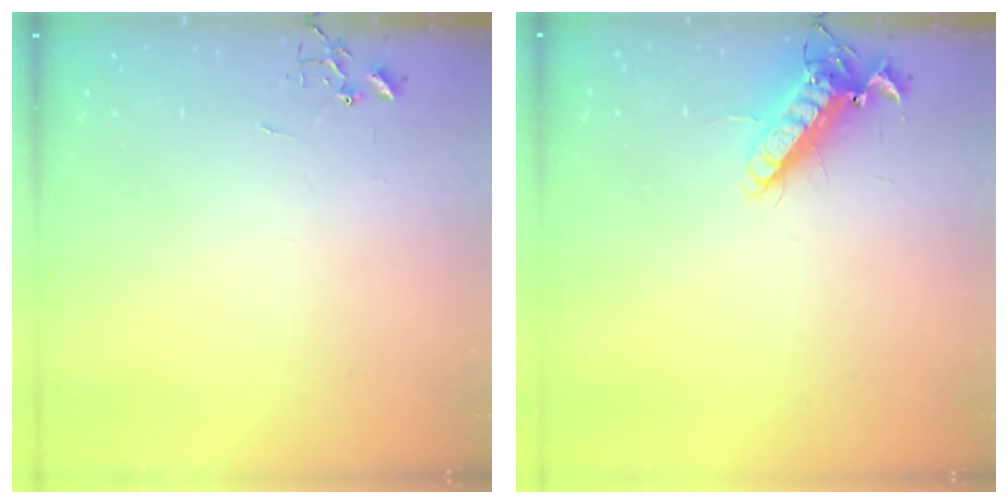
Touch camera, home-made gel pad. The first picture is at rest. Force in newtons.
{"total": 12.6, "press": 12.4, "slide": 2.4}